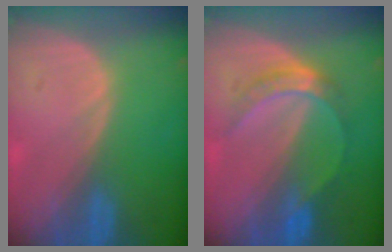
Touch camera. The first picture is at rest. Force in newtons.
{"total": 5.0, "press": 4.8, "slide": 1.3}